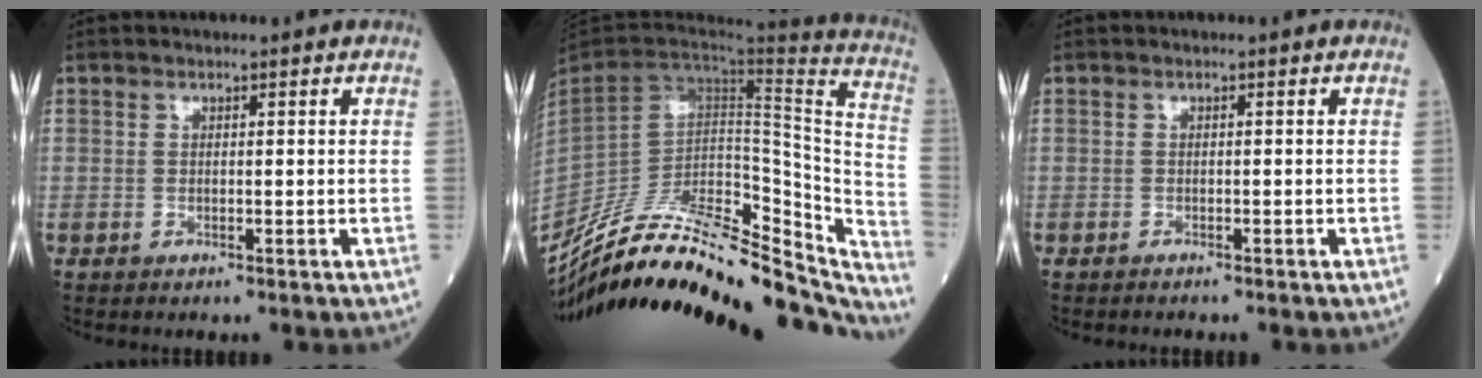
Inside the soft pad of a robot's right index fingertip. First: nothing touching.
{"total": 41.4, "force": [-36.4, 9.4, 17.2], "torque": [-0.233, -0.056, -0.514]}
{"total": 0.6, "force": [-0.6, 0.0, 0.0], "torque": [-0.007, -0.001, -0.011]}